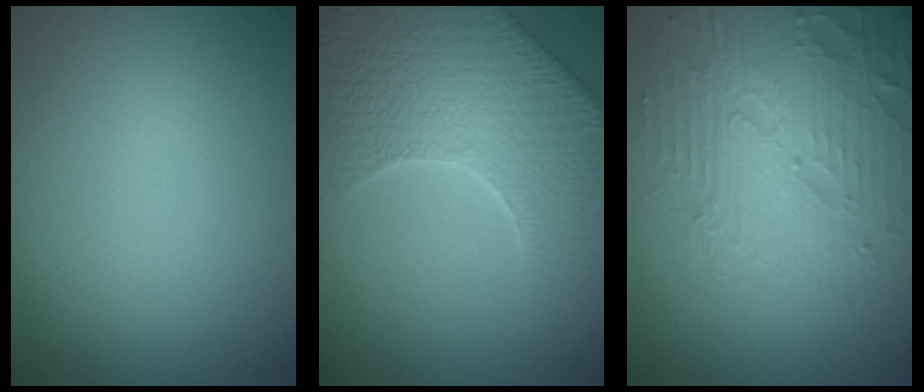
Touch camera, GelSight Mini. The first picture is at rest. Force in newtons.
{"total": 8.0, "press": 6.4, "slide": 4.9}
{"total": 5.2, "press": 4.7, "slide": 2.1}